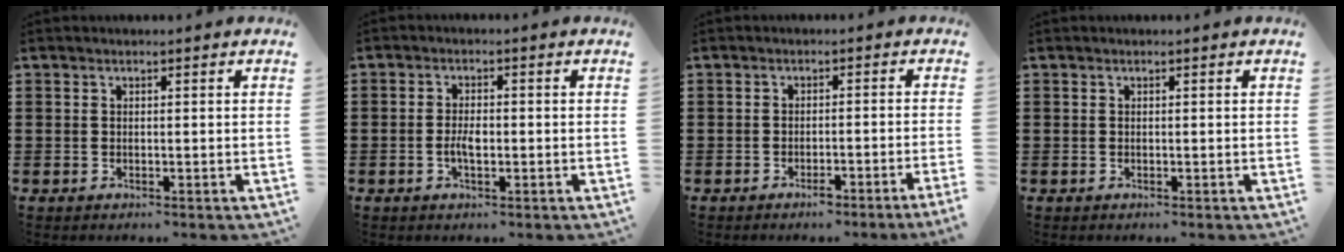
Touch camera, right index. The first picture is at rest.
{"total": 2.8, "force": [-0.6, 1.1, 2.5], "torque": [-0.054, -0.001, -0.013]}
{"total": 2.1, "force": [-1.6, -0.4, 1.3], "torque": [-0.022, -0.003, -0.031]}
{"total": 0.0}